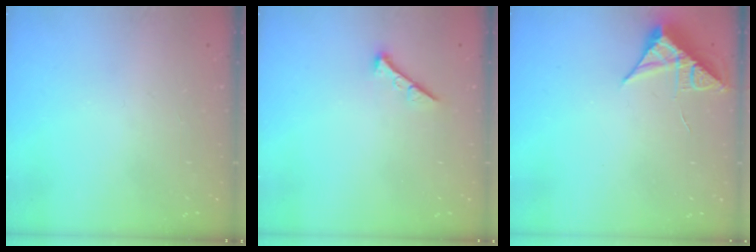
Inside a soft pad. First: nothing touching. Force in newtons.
{"total": 0.0}
{"total": 7.7, "press": 7.7, "slide": 0.4}